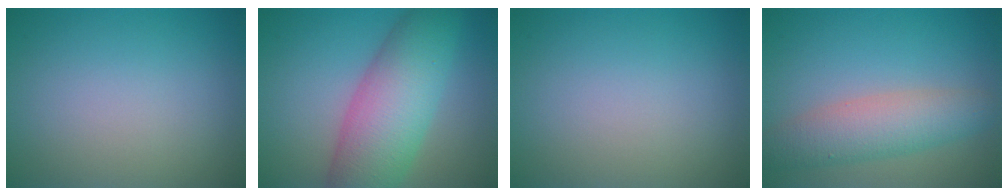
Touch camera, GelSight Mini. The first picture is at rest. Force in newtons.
{"total": 9.0, "press": 9.0, "slide": 0.2}
{"total": 0.0}
{"total": 4.9, "press": 4.9, "slide": 0.2}